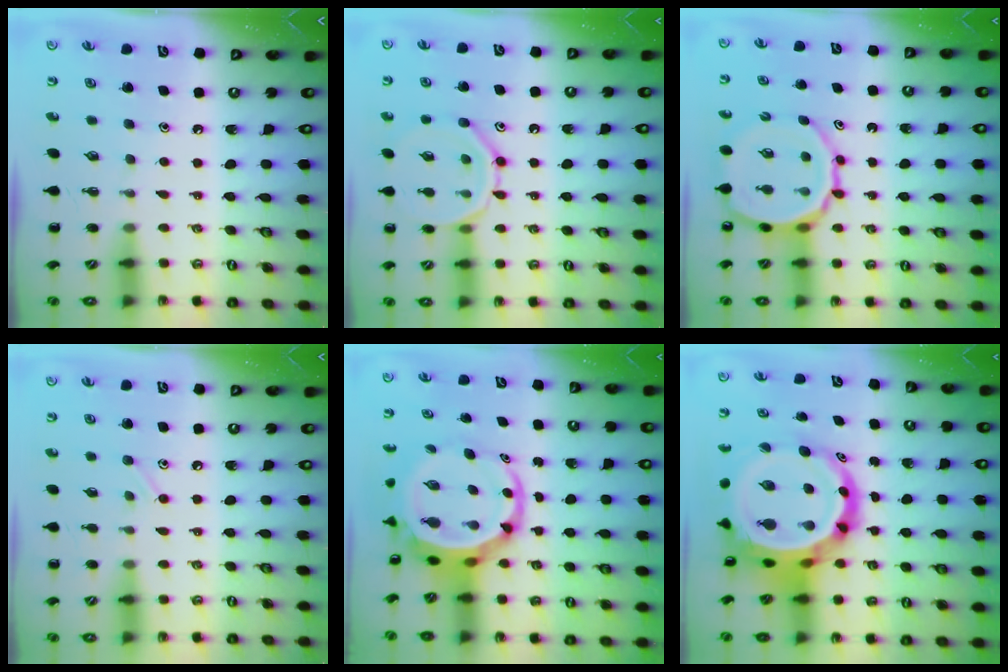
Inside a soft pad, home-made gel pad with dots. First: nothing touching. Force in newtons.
{"total": 11.9, "press": 11.9, "slide": 0.3}
{"total": 14.1, "press": 13.5, "slide": 4.1}
{"total": 4.0, "press": 3.8, "slide": 1.2}
{"total": 8.5, "press": 8.0, "slide": 2.9}
{"total": 16.0, "press": 15.5, "slide": 4.1}